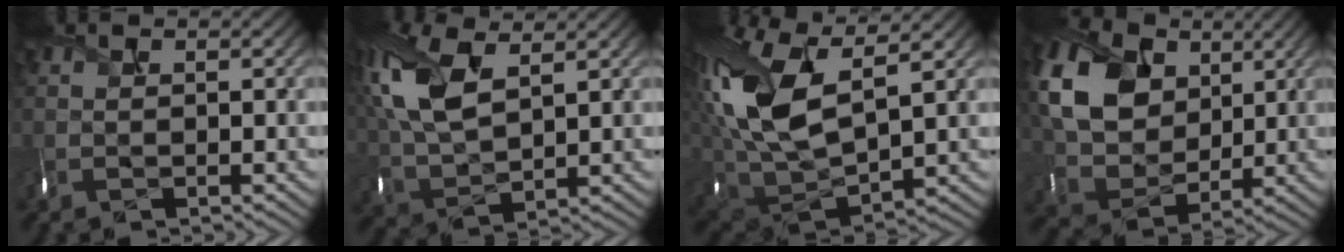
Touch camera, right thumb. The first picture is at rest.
{"total": 11.0, "force": [4.0, 5.7, 8.6], "torque": [-0.236, 0.002, 0.080]}
{"total": 14.5, "force": [3.9, 8.1, 11.4], "torque": [-0.287, -0.004, 0.081]}
{"total": 12.6, "force": [4.2, 9.7, 6.9], "torque": [-0.193, 0.013, 0.081]}